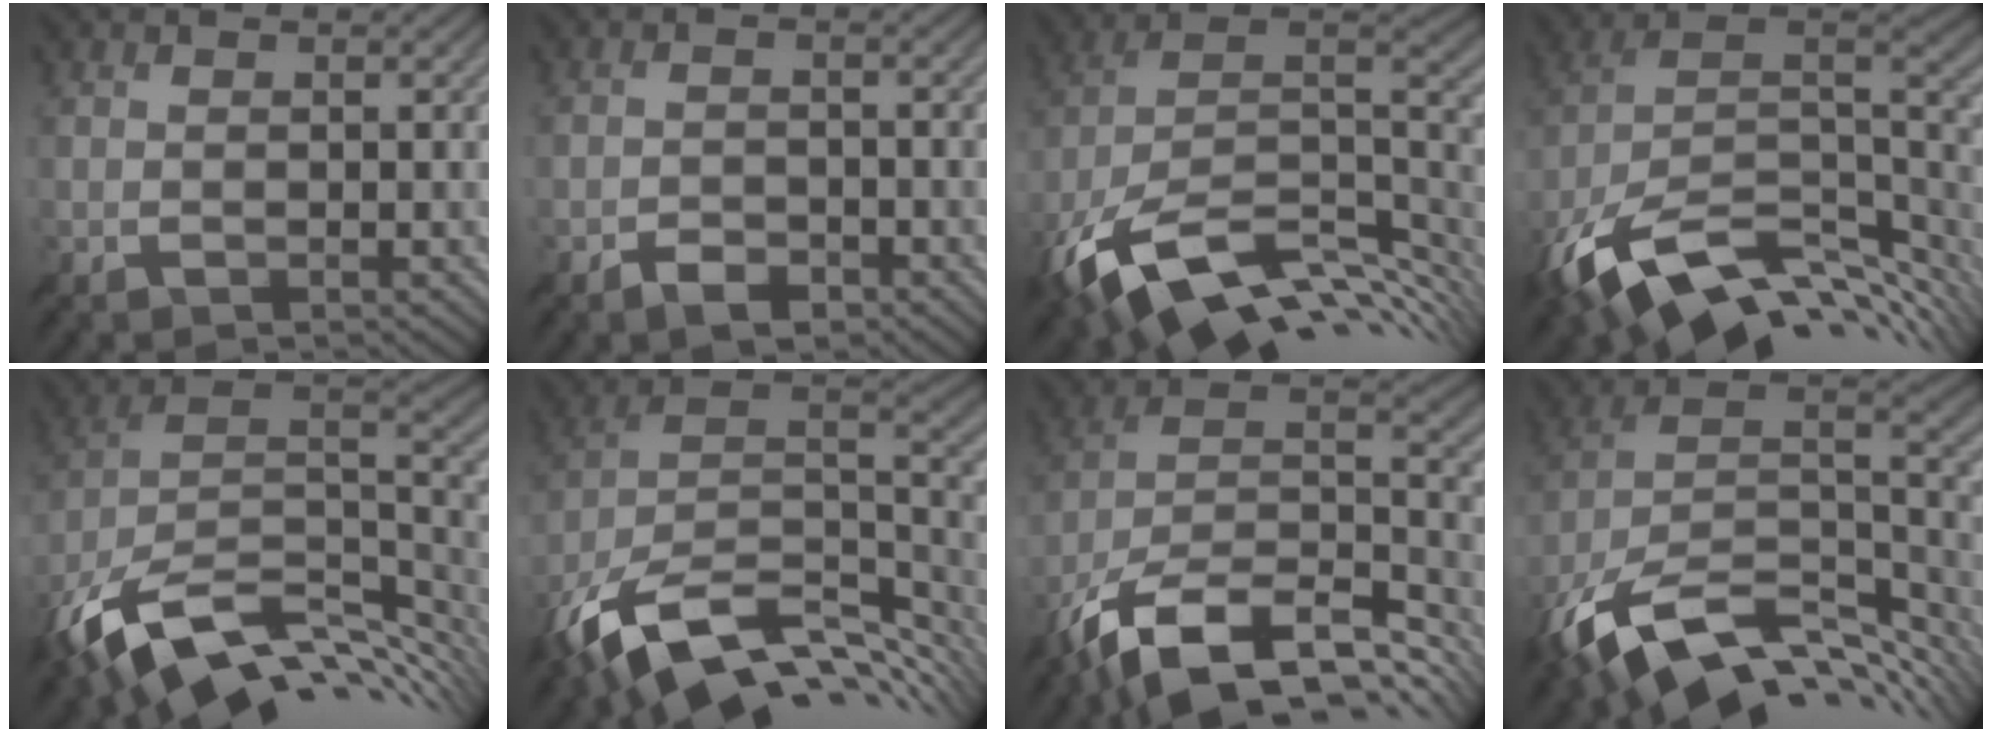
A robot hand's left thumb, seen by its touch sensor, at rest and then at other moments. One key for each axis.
{"total": 2.6, "fx": -2.1, "fy": 1.1, "fz": 1.1, "tx": -0.019, "ty": -0.002, "tz": -0.038}
{"total": 17.2, "fx": -7.8, "fy": 9.3, "fz": 12.3, "tx": -0.275, "ty": -0.020, "tz": -0.131}
{"total": 15.9, "fx": -7.0, "fy": 8.4, "fz": 11.6, "tx": -0.260, "ty": -0.015, "tz": -0.118}
{"total": 15.7, "fx": -6.6, "fy": 8.6, "fz": 11.3, "tx": -0.253, "ty": -0.013, "tz": -0.111}
{"total": 16.0, "fx": -7.6, "fy": 8.6, "fz": 11.1, "tx": -0.259, "ty": -0.022, "tz": -0.125}
{"total": 17.1, "fx": -10.9, "fy": 8.1, "fz": 10.4, "tx": -0.245, "ty": -0.034, "tz": -0.173}
{"total": 16.1, "fx": -8.2, "fy": 8.4, "fz": 11.0, "tx": -0.259, "ty": -0.025, "tz": -0.131}